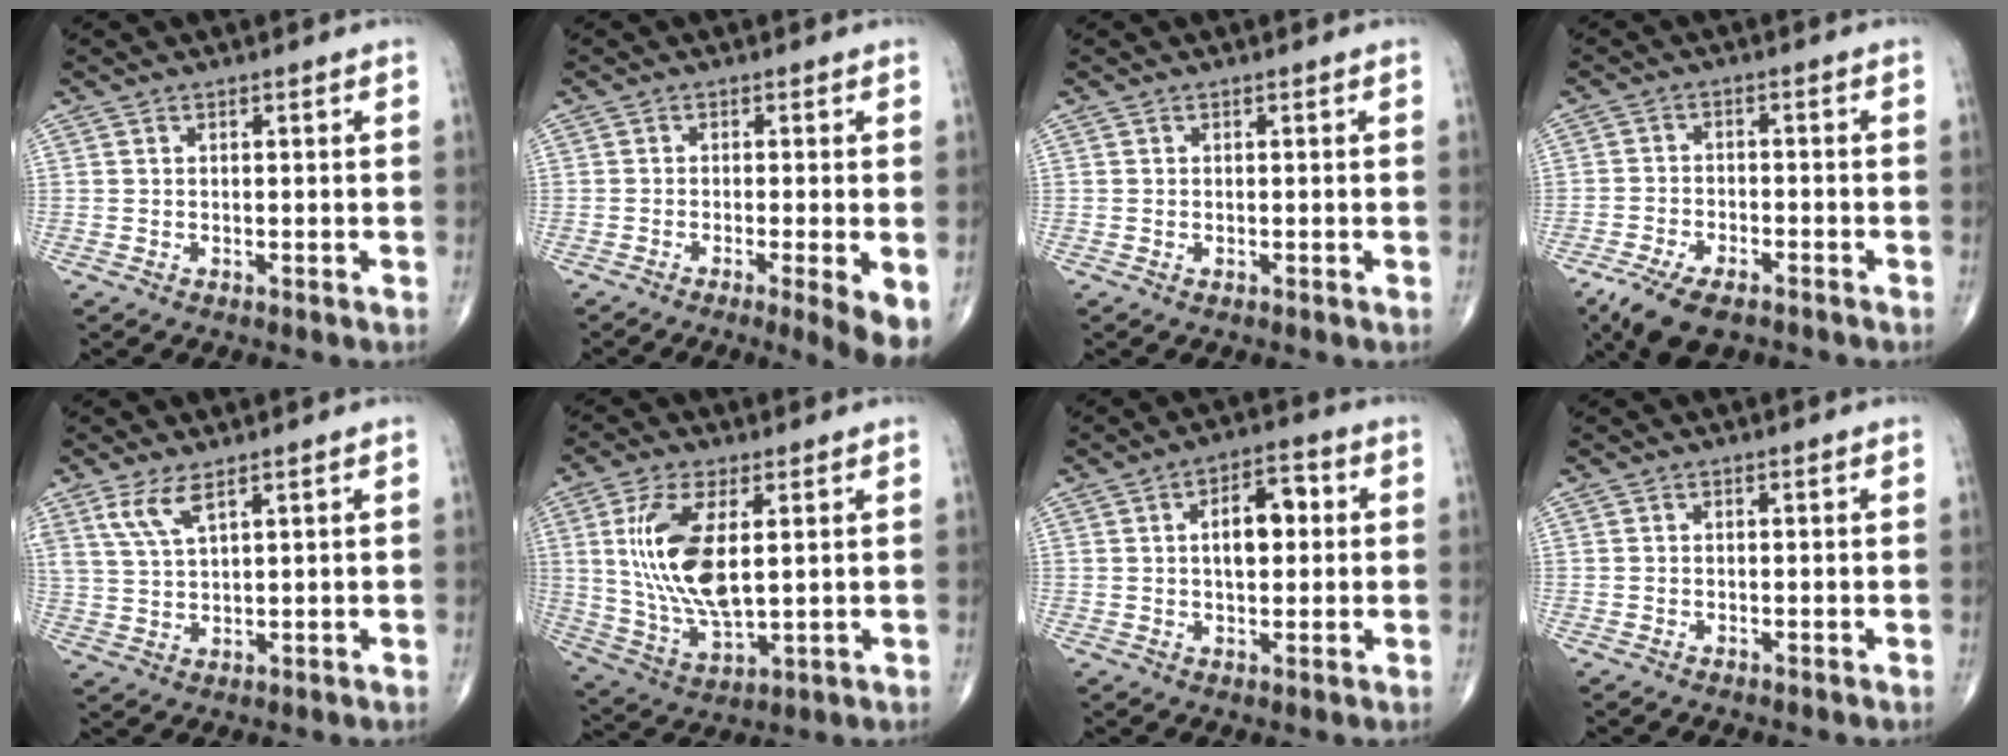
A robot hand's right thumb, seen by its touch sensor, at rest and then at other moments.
{"total": 5.8, "force": [-2.1, 0.5, 5.4], "torque": [-0.087, -0.013, -0.038]}
{"total": 0.0}
{"total": 9.3, "force": [-6.2, 3.9, 5.7], "torque": [-0.101, 0.009, -0.111]}
{"total": 5.3, "force": [3.2, 1.7, 3.9], "torque": [-0.087, -0.011, 0.074]}
{"total": 14.9, "force": [2.9, 6.5, 13.1], "torque": [-0.268, -0.019, 0.066]}
{"total": 8.3, "force": [1.2, 4.5, 6.9], "torque": [-0.087, 0.016, 0.013]}
{"total": 0.0}